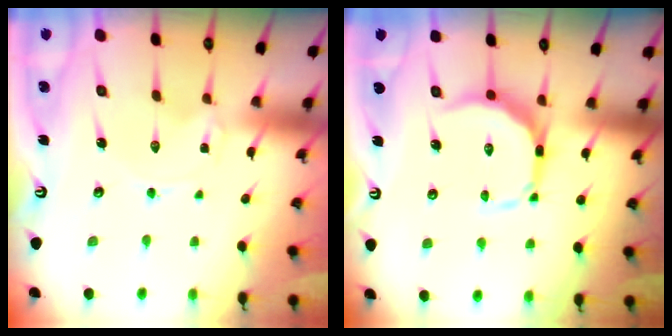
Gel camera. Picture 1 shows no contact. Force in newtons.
{"total": 10.4, "press": 10.4, "slide": 0.6}